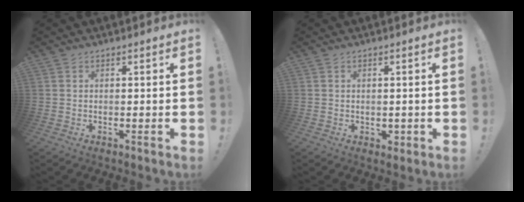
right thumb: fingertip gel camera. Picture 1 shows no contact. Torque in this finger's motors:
{"motor_torque": [-0.01, 0.05, -0.14, 0.07, -0.01]}